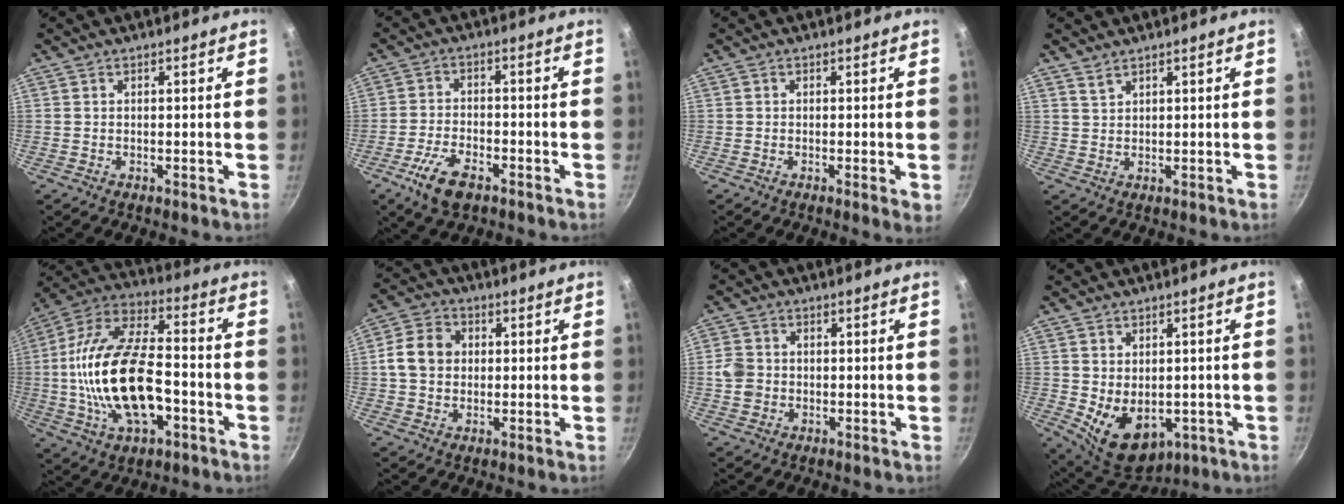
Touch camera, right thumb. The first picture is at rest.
{"total": 7.7, "force": [-4.4, 3.4, 5.3], "torque": [-0.107, 0.019, -0.085]}
{"total": 2.2, "force": [-0.5, 0.1, 2.1], "torque": [-0.034, -0.008, -0.010]}
{"total": 1.7, "force": [1.5, 0.5, 0.6], "torque": [-0.010, -0.007, 0.031]}
{"total": 22.7, "force": [-4.0, 11.7, 19.0], "torque": [-0.351, 0.038, -0.076]}
{"total": 7.8, "force": [0.7, 6.4, 4.4], "torque": [-0.059, 0.012, -0.001]}
{"total": 4.5, "force": [-0.6, 4.0, 2.1], "torque": [-0.032, 0.011, -0.017]}
{"total": 10.3, "force": [-1.5, 7.2, 7.2], "torque": [-0.091, -0.013, 0.005]}